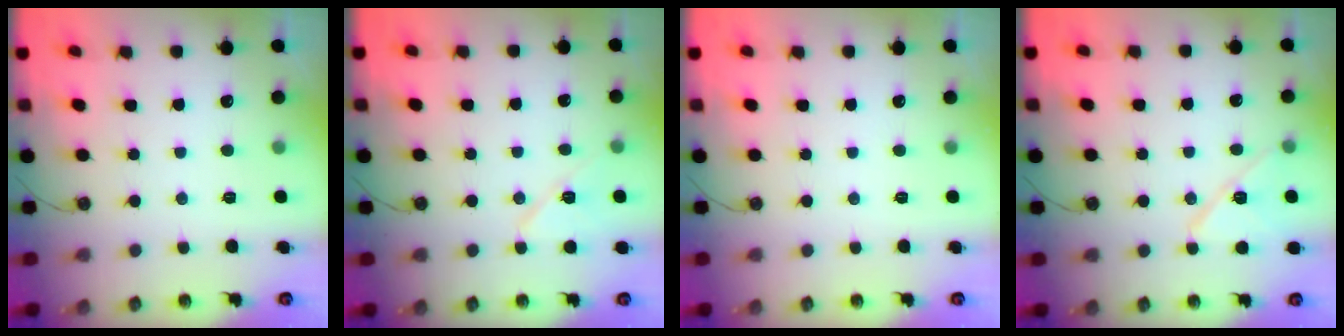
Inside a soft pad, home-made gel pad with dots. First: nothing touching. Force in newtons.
{"total": 8.8, "press": 8.2, "slide": 3.2}
{"total": 0.0}
{"total": 11.1, "press": 11.0, "slide": 1.7}